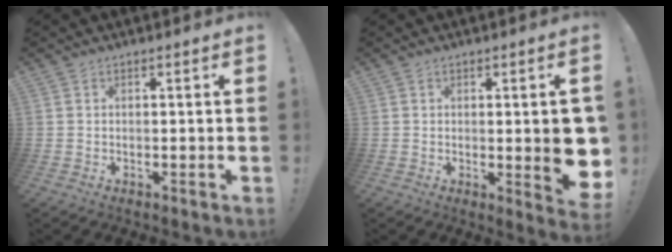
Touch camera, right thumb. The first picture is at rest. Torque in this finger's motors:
{"motor_torque": [1.14, 2.27, 0.88, -0.75, 0.30]}